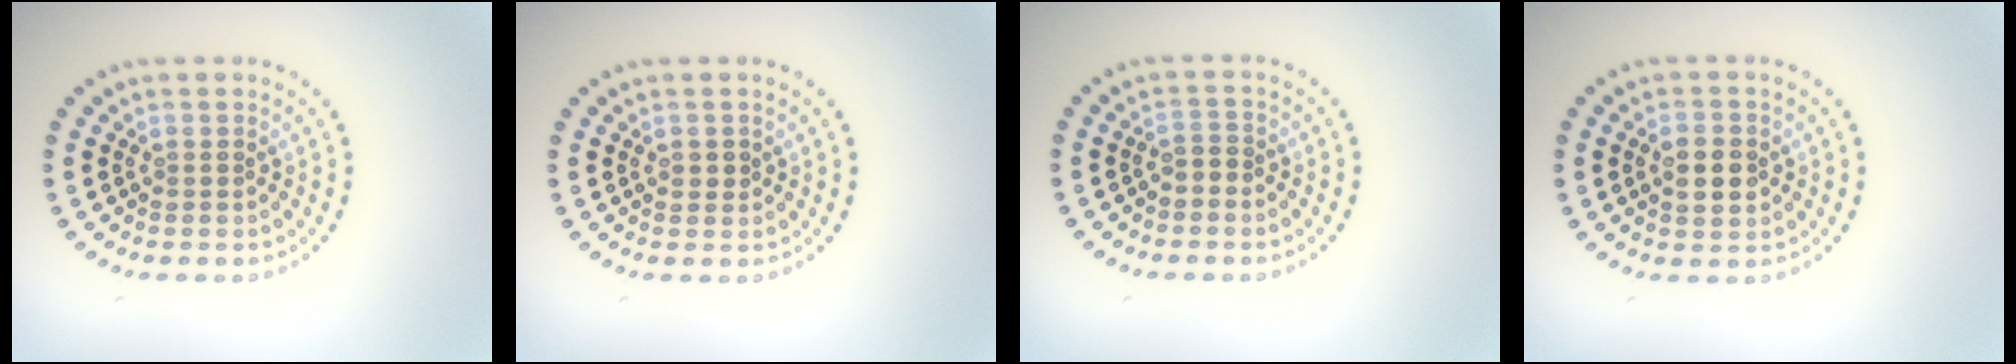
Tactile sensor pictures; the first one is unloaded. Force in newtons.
{"total": 0.9, "press": 0.9, "slide": 0.1}
{"total": 1.0, "press": 0.8, "slide": 0.6}
{"total": 2.9, "press": 2.9, "slide": 0.1}